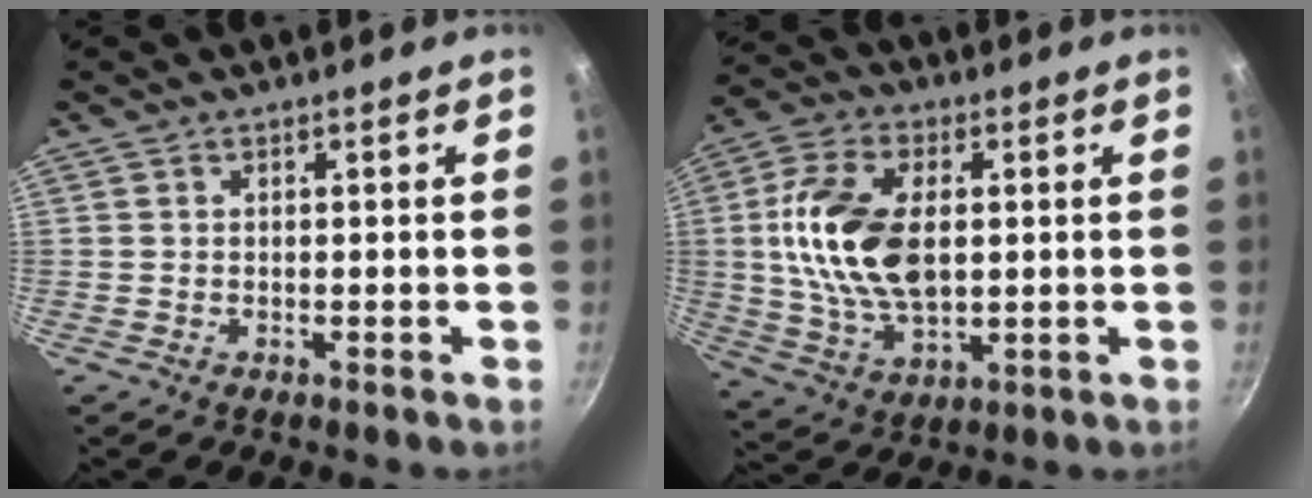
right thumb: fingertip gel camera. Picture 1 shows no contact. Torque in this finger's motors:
{"motor_torque": [1.20, 2.24, 2.02, 0.01, 0.27]}